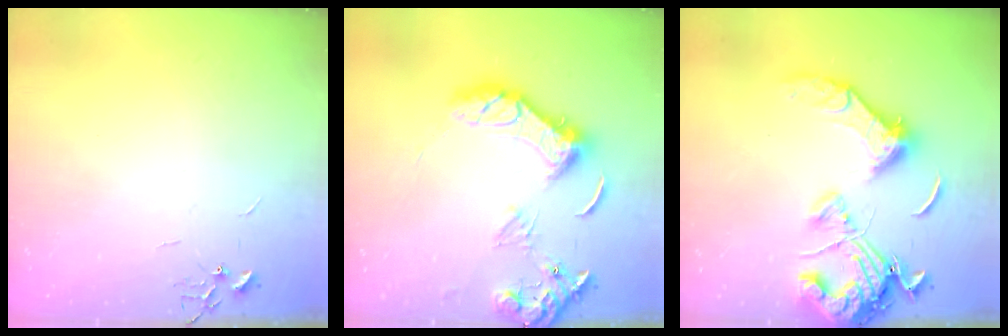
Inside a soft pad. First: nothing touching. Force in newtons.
{"total": 15.4, "press": 15.3, "slide": 1.4}
{"total": 18.0, "press": 17.7, "slide": 3.3}